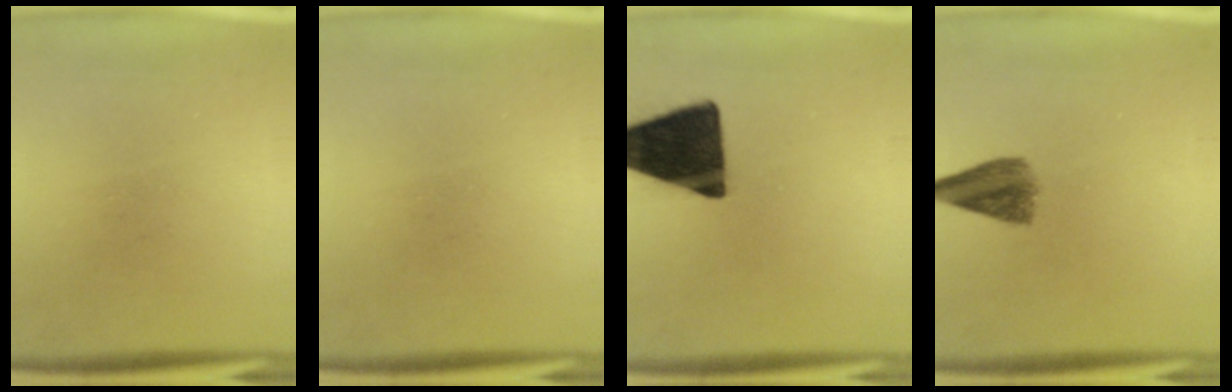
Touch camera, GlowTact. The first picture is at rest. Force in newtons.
{"total": 0.0}
{"total": 16.8}
{"total": 5.3}